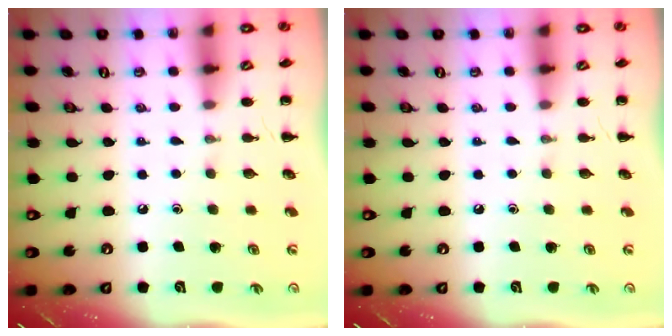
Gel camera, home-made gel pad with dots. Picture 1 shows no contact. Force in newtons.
{"total": 0.0}